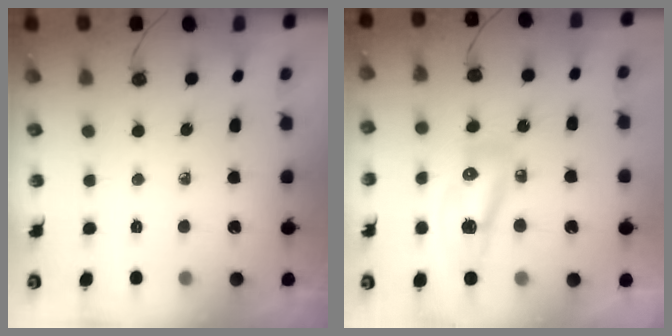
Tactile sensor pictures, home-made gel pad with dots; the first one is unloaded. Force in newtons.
{"total": 10.0, "press": 9.9, "slide": 1.0}